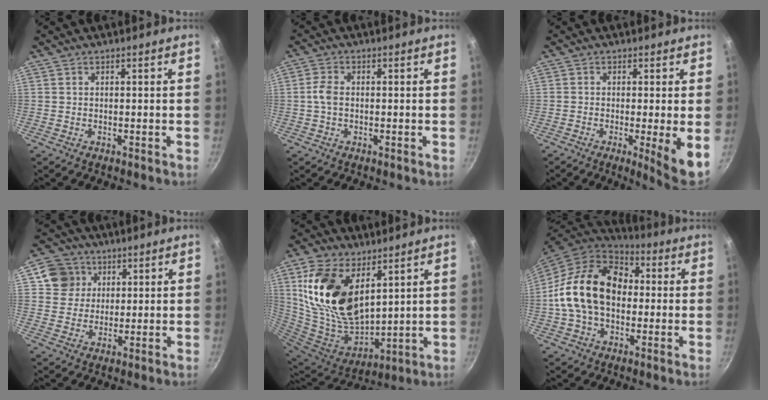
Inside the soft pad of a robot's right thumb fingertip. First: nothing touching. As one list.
[{"total": 3.0, "force": [-0.3, 1.9, 2.4], "torque": [-0.054, 0.011, -0.010]}, {"total": 6.4, "force": [-1.1, 0.3, 6.3], "torque": [-0.094, -0.013, -0.017]}, {"total": 7.6, "force": [2.9, 6.8, 1.9], "torque": [0.000, 0.002, 0.045]}, {"total": 22.1, "force": [8.6, 12.8, 15.8], "torque": [-0.298, -0.056, 0.177]}, {"total": 19.6, "force": [0.6, 14.0, 13.7], "torque": [-0.217, 0.037, -0.002]}]